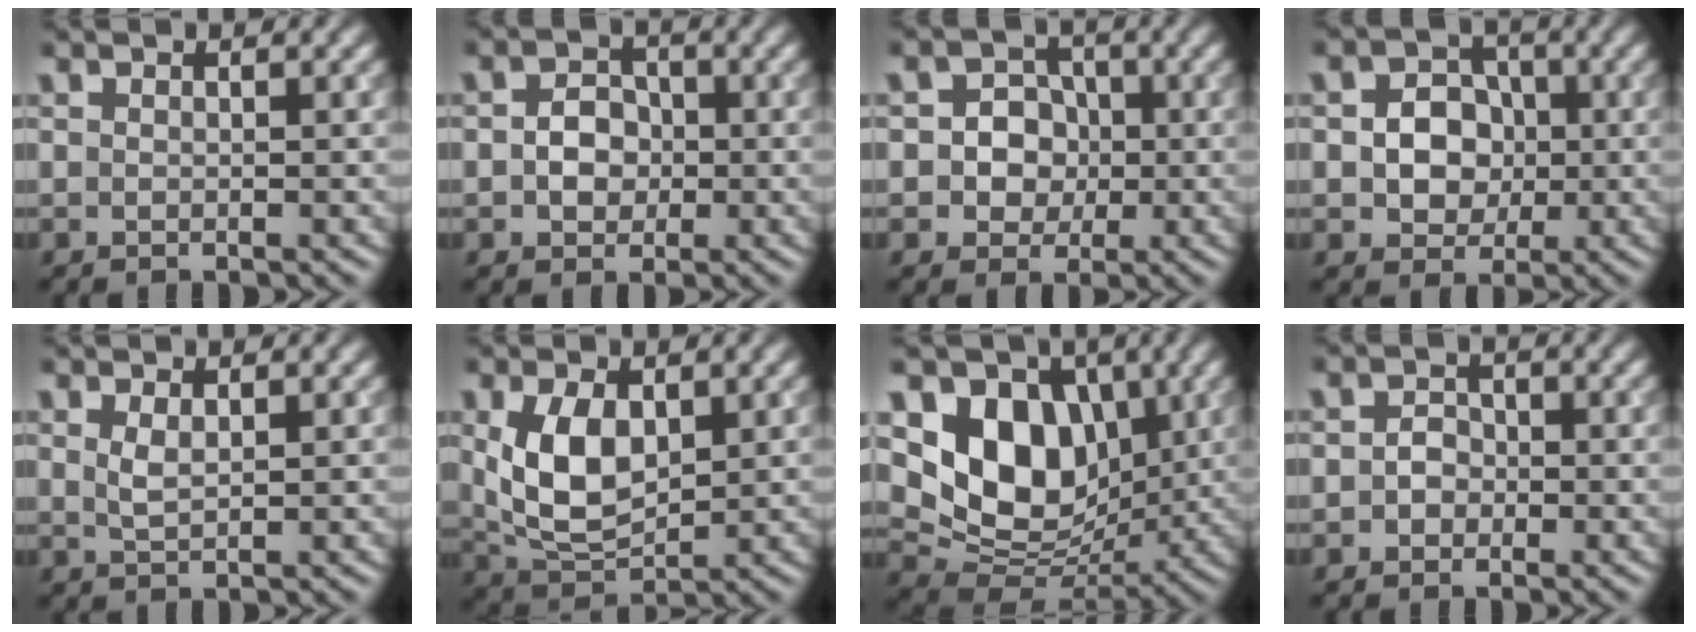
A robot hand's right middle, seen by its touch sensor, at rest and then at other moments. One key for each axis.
{"total": 2.9, "fx": -0.3, "fy": 2.4, "fz": 1.7, "tx": -0.023, "ty": 0.001, "tz": -0.014}
{"total": 4.2, "fx": 0.0, "fy": 3.8, "fz": 1.8, "tx": -0.009, "ty": 0.010, "tz": -0.022}
{"total": 4.8, "fx": -0.2, "fy": 4.0, "fz": 2.7, "tx": -0.025, "ty": 0.004, "tz": -0.018}
{"total": 1.3, "fx": 0.6, "fy": 0.4, "fz": 1.1, "tx": -0.028, "ty": -0.001, "tz": 0.015}
{"total": 6.1, "fx": 1.0, "fy": 3.5, "fz": 4.9, "tx": -0.109, "ty": -0.004, "tz": 0.030}
{"total": 9.7, "fx": 2.5, "fy": 7.2, "fz": 6.1, "tx": -0.110, "ty": -0.022, "tz": 0.042}
{"total": 1.6, "fx": -0.4, "fy": 1.4, "fz": 0.8, "tx": -0.010, "ty": 0.001, "tz": -0.011}